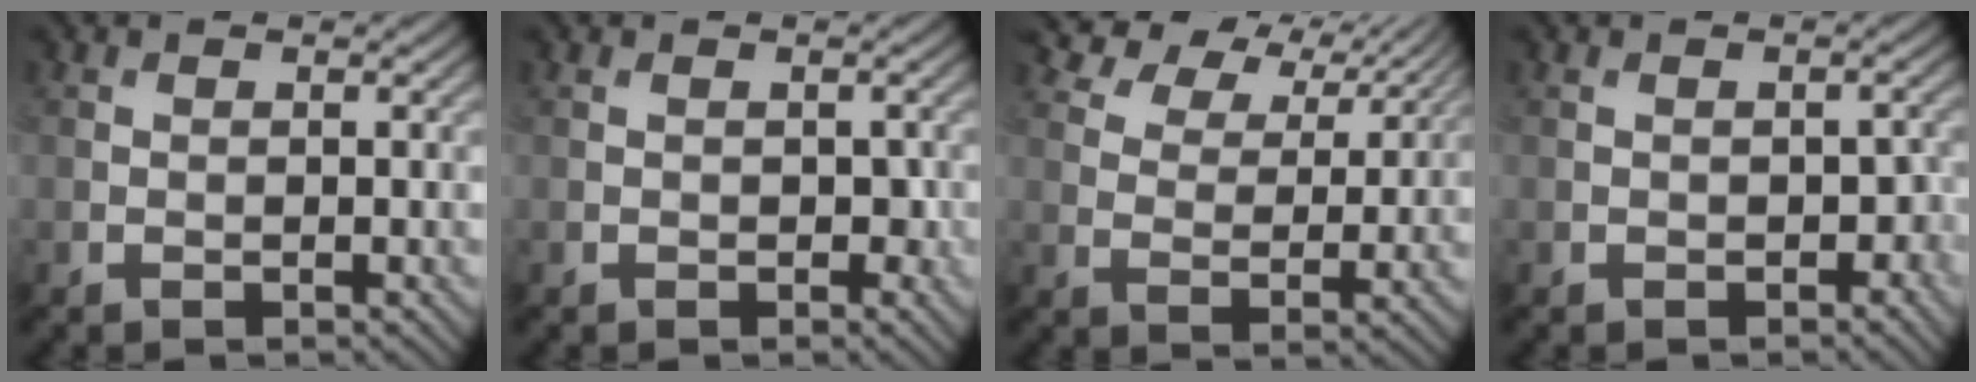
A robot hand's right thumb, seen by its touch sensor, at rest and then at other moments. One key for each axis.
{"total": 1.4, "fx": -0.2, "fy": 1.0, "fz": 1.0, "tx": -0.009, "ty": -0.006, "tz": 0.003}
{"total": 6.8, "fx": 4.8, "fy": 3.4, "fz": 3.5, "tx": -0.069, "ty": 0.003, "tz": 0.087}
{"total": 1.9, "fx": -0.7, "fy": 1.2, "fz": 1.3, "tx": -0.015, "ty": -0.009, "tz": -0.004}